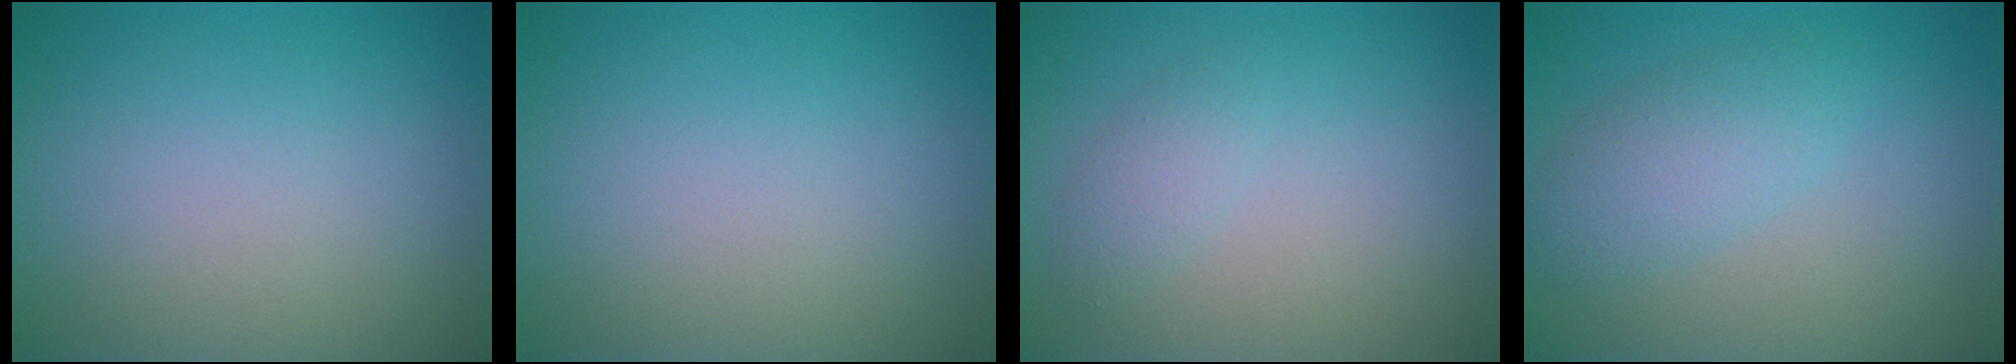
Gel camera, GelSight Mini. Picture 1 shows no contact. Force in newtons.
{"total": 0.0}
{"total": 1.4, "press": 1.4, "slide": 0.1}
{"total": 3.1, "press": 3.1, "slide": 0.2}